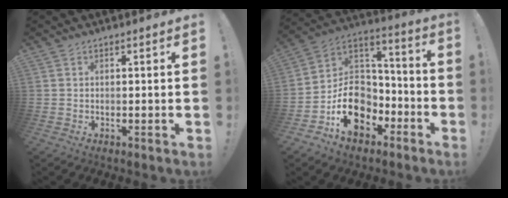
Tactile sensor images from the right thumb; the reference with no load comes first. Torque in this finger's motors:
{"motor_torque": [2.82, 1.33, 1.36, -1.41, 0.10]}